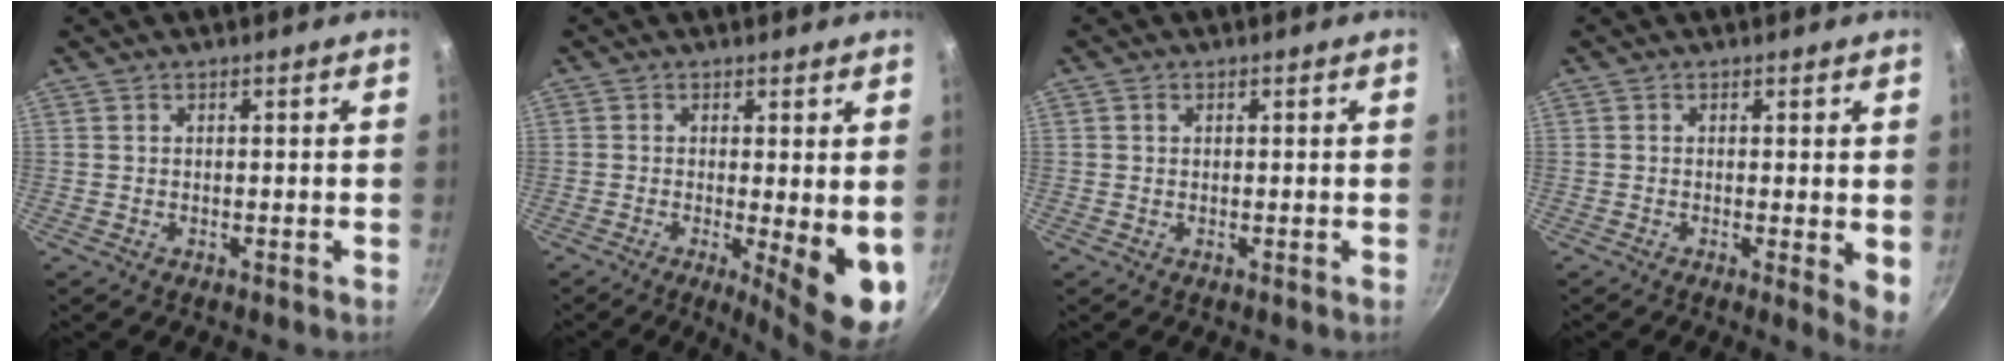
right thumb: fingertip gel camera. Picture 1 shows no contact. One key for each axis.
{"total": 9.4, "fx": -1.0, "fy": 2.2, "fz": 9.1, "tx": -0.114, "ty": -0.018, "tz": -0.008}
{"total": 0.7, "fx": 0.2, "fy": 0.7, "fz": 0.3, "tx": -0.002, "ty": 0.004, "tz": 0.002}
{"total": 4.3, "fx": 0.0, "fy": 1.1, "fz": 4.1, "tx": -0.052, "ty": -0.015, "tz": -0.004}